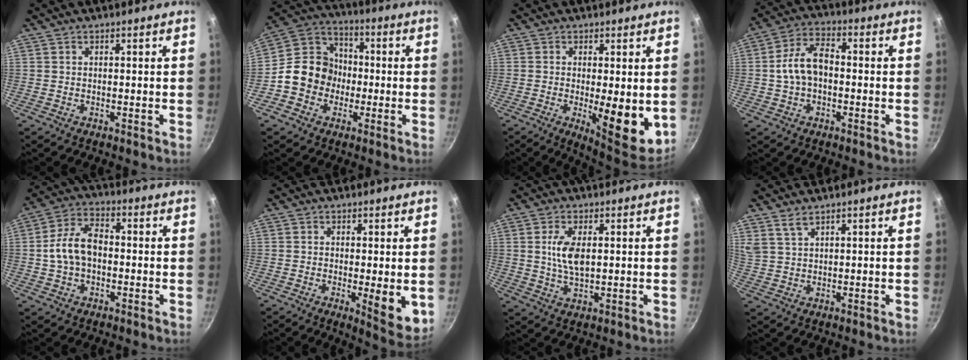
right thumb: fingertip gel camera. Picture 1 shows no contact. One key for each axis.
{"total": 12.2, "fx": -2.6, "fy": 10.8, "fz": 5.2, "tx": -0.047, "ty": 0.040, "tz": -0.066}
{"total": 11.3, "fx": -1.2, "fy": 3.6, "fz": 10.6, "tx": -0.128, "ty": -0.017, "tz": -0.006}
{"total": 9.1, "fx": -0.5, "fy": 5.8, "fz": 7.1, "tx": -0.118, "ty": 0.034, "tz": -0.017}
{"total": 9.9, "fx": -0.5, "fy": 6.6, "fz": 7.4, "tx": -0.124, "ty": 0.032, "tz": -0.018}
{"total": 7.5, "fx": -0.7, "fy": 2.1, "fz": 7.2, "tx": -0.089, "ty": -0.019, "tz": -0.006}
{"total": 6.6, "fx": 1.2, "fy": 3.2, "fz": 5.7, "tx": -0.107, "ty": -0.007, "tz": 0.025}
{"total": 3.6, "fx": 2.8, "fy": 1.3, "fz": 1.9, "tx": -0.038, "ty": -0.007, "tz": 0.063}